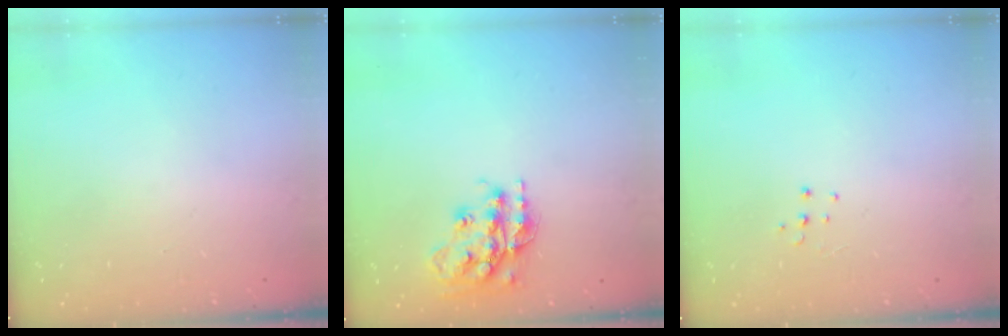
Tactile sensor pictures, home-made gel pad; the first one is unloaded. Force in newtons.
{"total": 17.1, "press": 17.1, "slide": 1.4}
{"total": 4.3, "press": 4.3, "slide": 0.3}